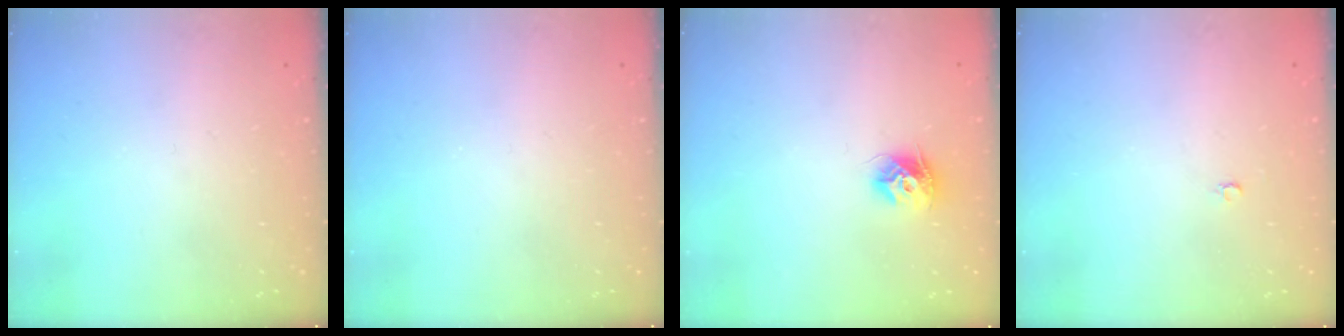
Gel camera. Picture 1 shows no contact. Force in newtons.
{"total": 0.0}
{"total": 9.1, "press": 9.1, "slide": 0.3}
{"total": 2.0, "press": 2.0, "slide": 0.4}